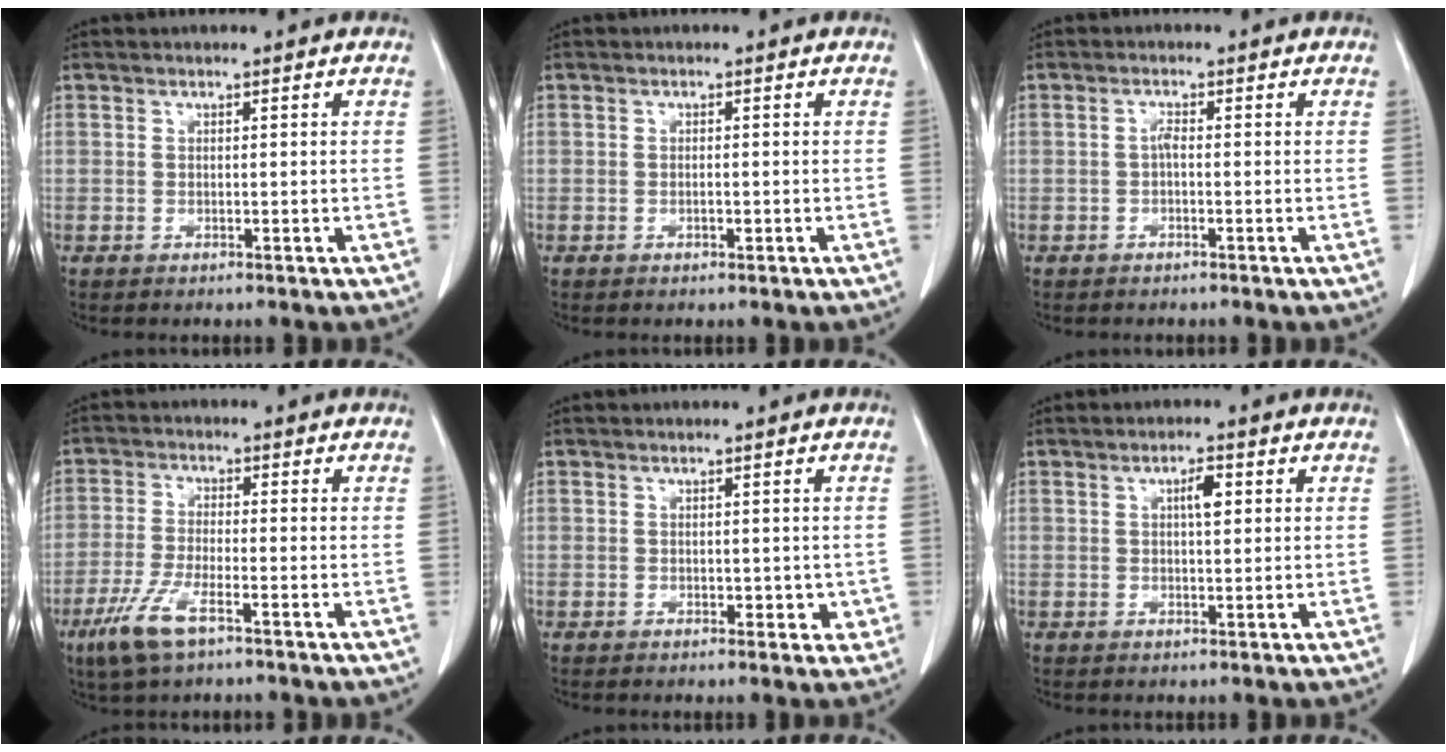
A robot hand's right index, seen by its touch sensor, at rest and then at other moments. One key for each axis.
{"total": 0.8, "fx": -0.2, "fy": 0.4, "fz": 0.6, "tx": -0.009, "ty": 0.001, "tz": 0.000}
{"total": 1.1, "fx": -0.2, "fy": 0.3, "fz": 1.1, "tx": -0.020, "ty": 0.004, "tz": -0.004}
{"total": 7.1, "fx": -4.1, "fy": 1.4, "fz": 5.7, "tx": -0.126, "ty": -0.015, "tz": -0.078}
{"total": 2.5, "fx": -0.1, "fy": 1.8, "fz": 1.6, "tx": -0.009, "ty": 0.006, "tz": 0.005}
{"total": 2.7, "fx": 0.8, "fy": 0.7, "fz": 2.5, "tx": -0.044, "ty": 0.003, "tz": 0.014}